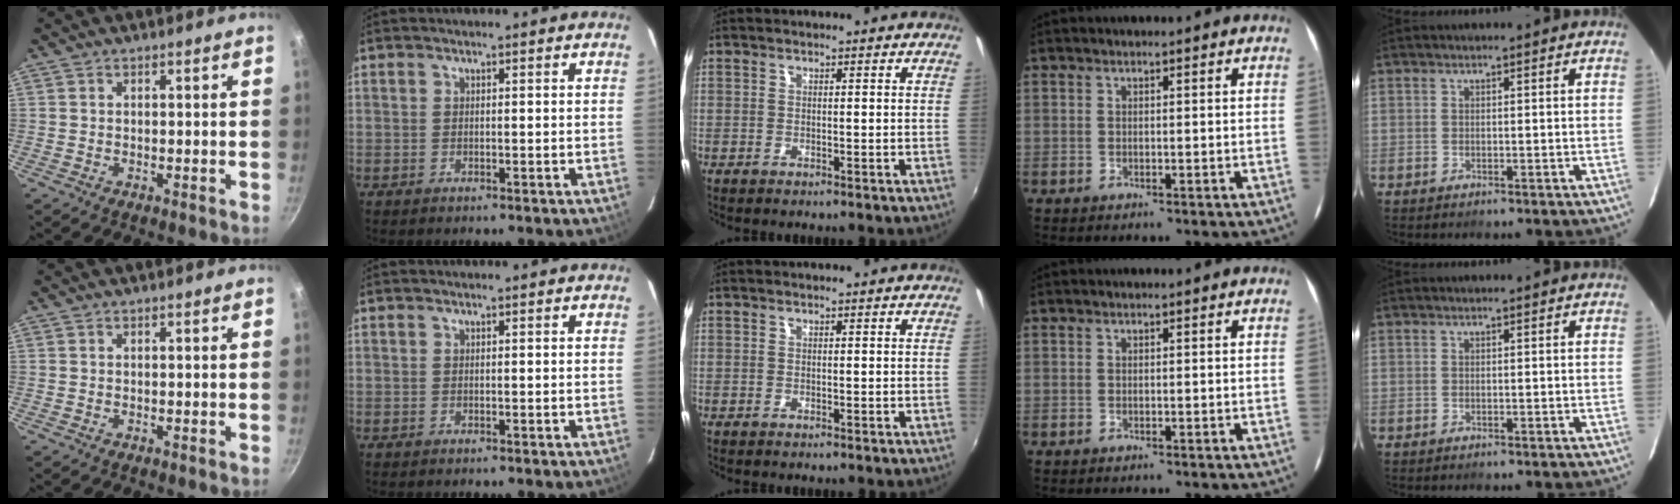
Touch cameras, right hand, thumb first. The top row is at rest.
{}